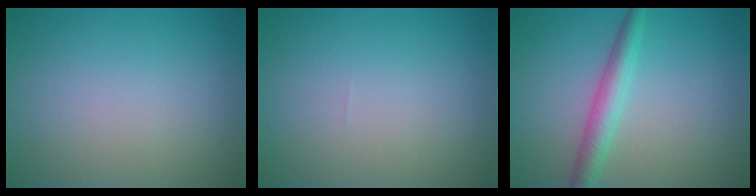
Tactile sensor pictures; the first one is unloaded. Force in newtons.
{"total": 0.0}
{"total": 3.0, "press": 3.0, "slide": 0.0}